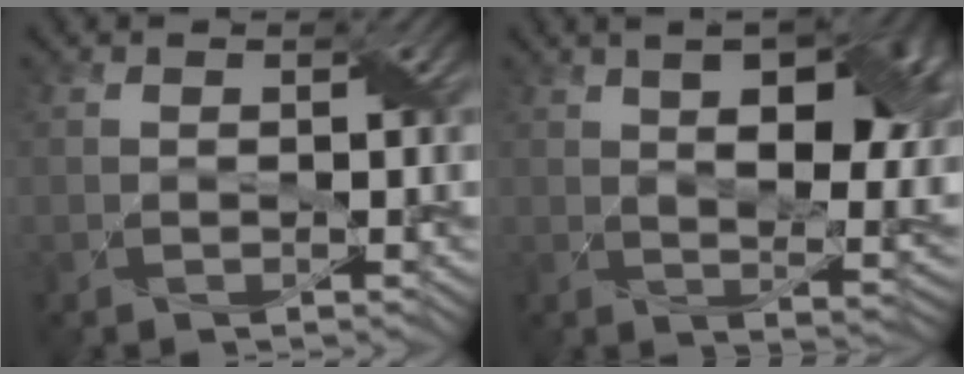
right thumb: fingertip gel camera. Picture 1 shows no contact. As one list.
[{"total": 13.5, "force": [3.7, 6.3, 11.4], "torque": [-0.152, 0.015, 0.044]}]